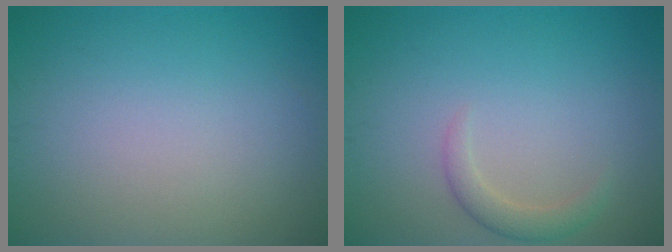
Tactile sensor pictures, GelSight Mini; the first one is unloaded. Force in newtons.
{"total": 1.7, "press": 1.7, "slide": 0.2}